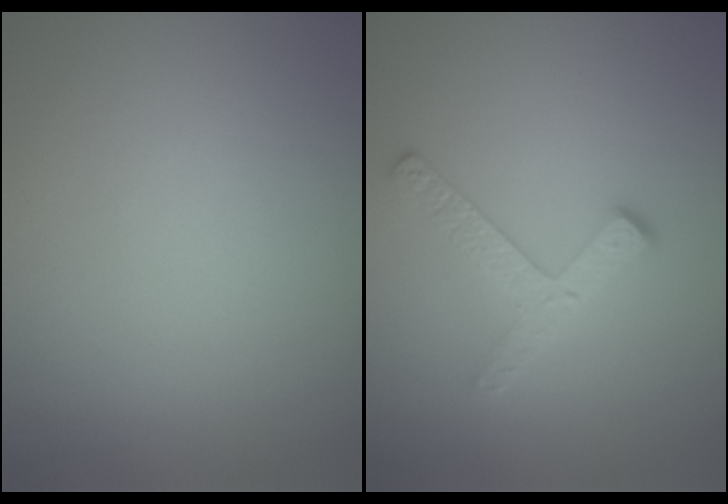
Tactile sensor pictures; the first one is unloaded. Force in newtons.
{"total": 2.8, "press": 2.5, "slide": 1.3}